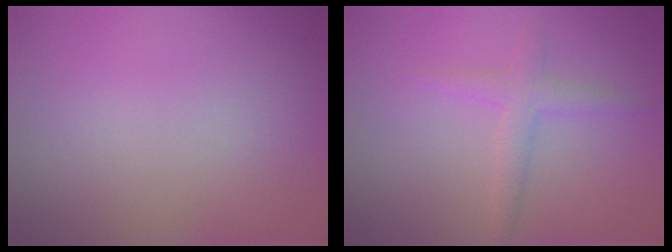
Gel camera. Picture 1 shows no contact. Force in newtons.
{"total": 2.2, "press": 2.2, "slide": 0.1}